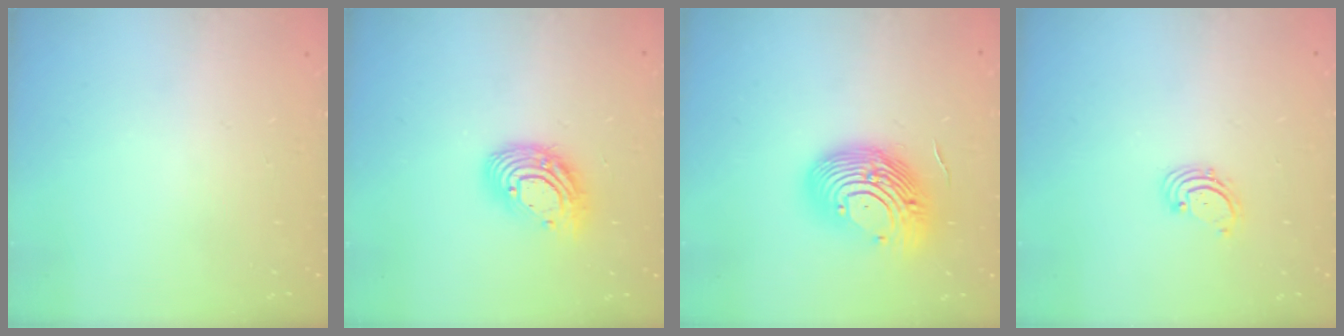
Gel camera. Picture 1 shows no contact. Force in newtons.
{"total": 13.9, "press": 13.9, "slide": 1.2}
{"total": 16.3, "press": 15.8, "slide": 4.1}
{"total": 1.6, "press": 1.6, "slide": 0.2}